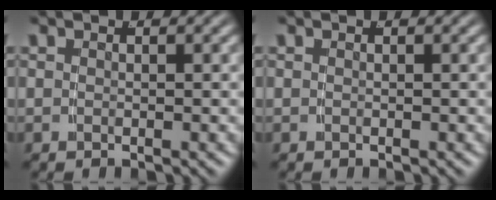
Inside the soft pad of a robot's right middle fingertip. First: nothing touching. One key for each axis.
{"total": 0.0}